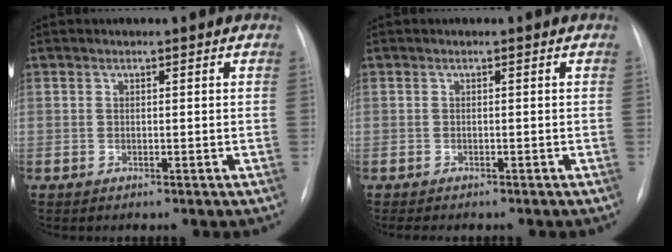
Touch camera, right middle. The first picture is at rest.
{"total": 2.9, "force": [-2.4, 1.0, 1.3], "torque": [-0.019, -0.006, -0.025]}